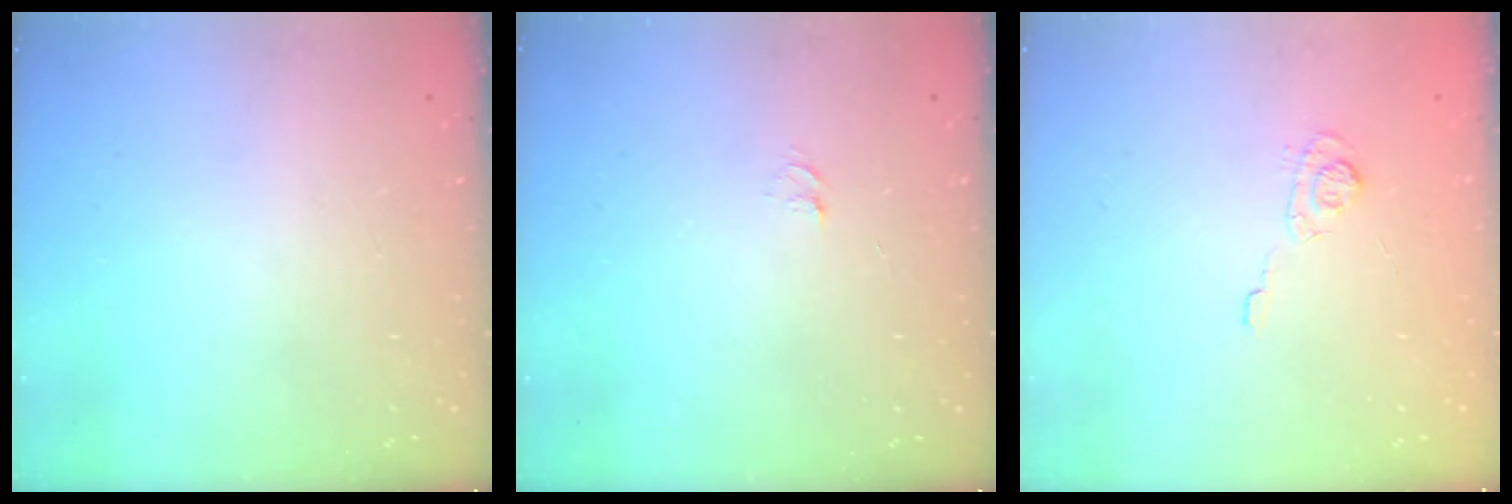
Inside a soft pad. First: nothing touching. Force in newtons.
{"total": 3.7, "press": 3.7, "slide": 0.3}
{"total": 5.5, "press": 5.3, "slide": 1.5}